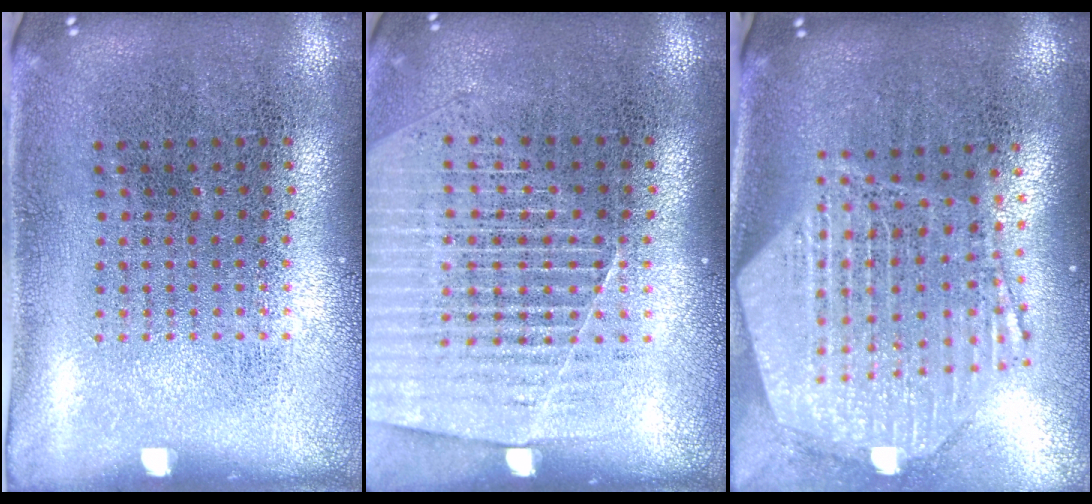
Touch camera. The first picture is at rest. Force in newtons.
{"total": 1.6, "press": 1.5, "slide": 0.4}
{"total": 3.0, "press": 2.4, "slide": 1.8}